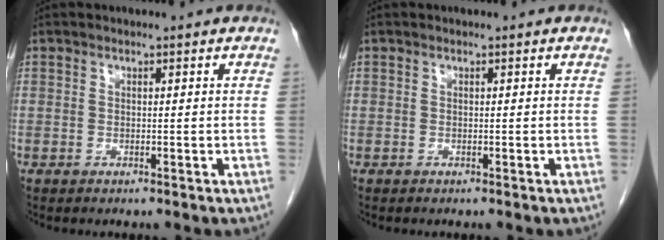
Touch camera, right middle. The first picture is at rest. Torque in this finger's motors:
{"motor_torque": [0.28, -0.34, 0.00, -0.01]}